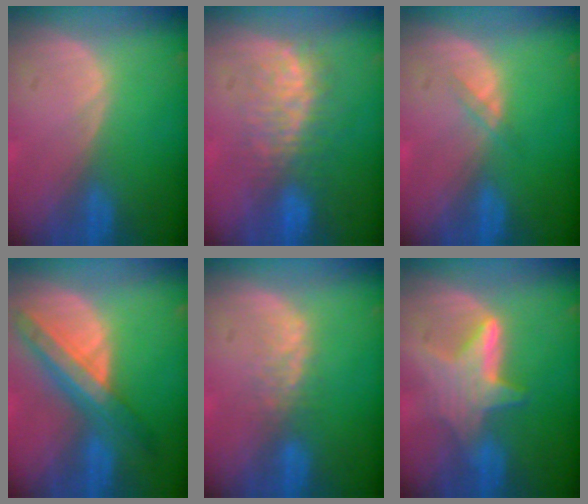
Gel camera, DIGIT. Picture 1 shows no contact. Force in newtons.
{"total": 7.6, "press": 7.3, "slide": 1.9}
{"total": 1.3, "press": 1.3, "slide": 0.2}
{"total": 8.5, "press": 7.5, "slide": 3.9}
{"total": 2.7, "press": 2.7, "slide": 0.6}
{"total": 6.2, "press": 6.1, "slide": 1.3}